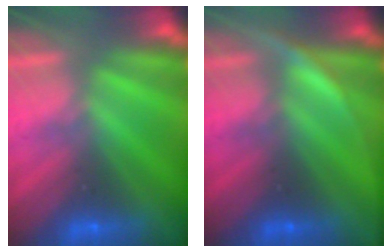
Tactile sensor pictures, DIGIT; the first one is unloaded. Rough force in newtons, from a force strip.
{"total": 2.9}